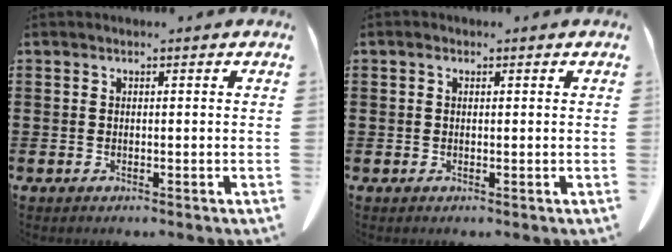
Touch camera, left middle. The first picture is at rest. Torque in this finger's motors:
{"motor_torque": [-0.01, -0.02, 0.08, 0.02]}